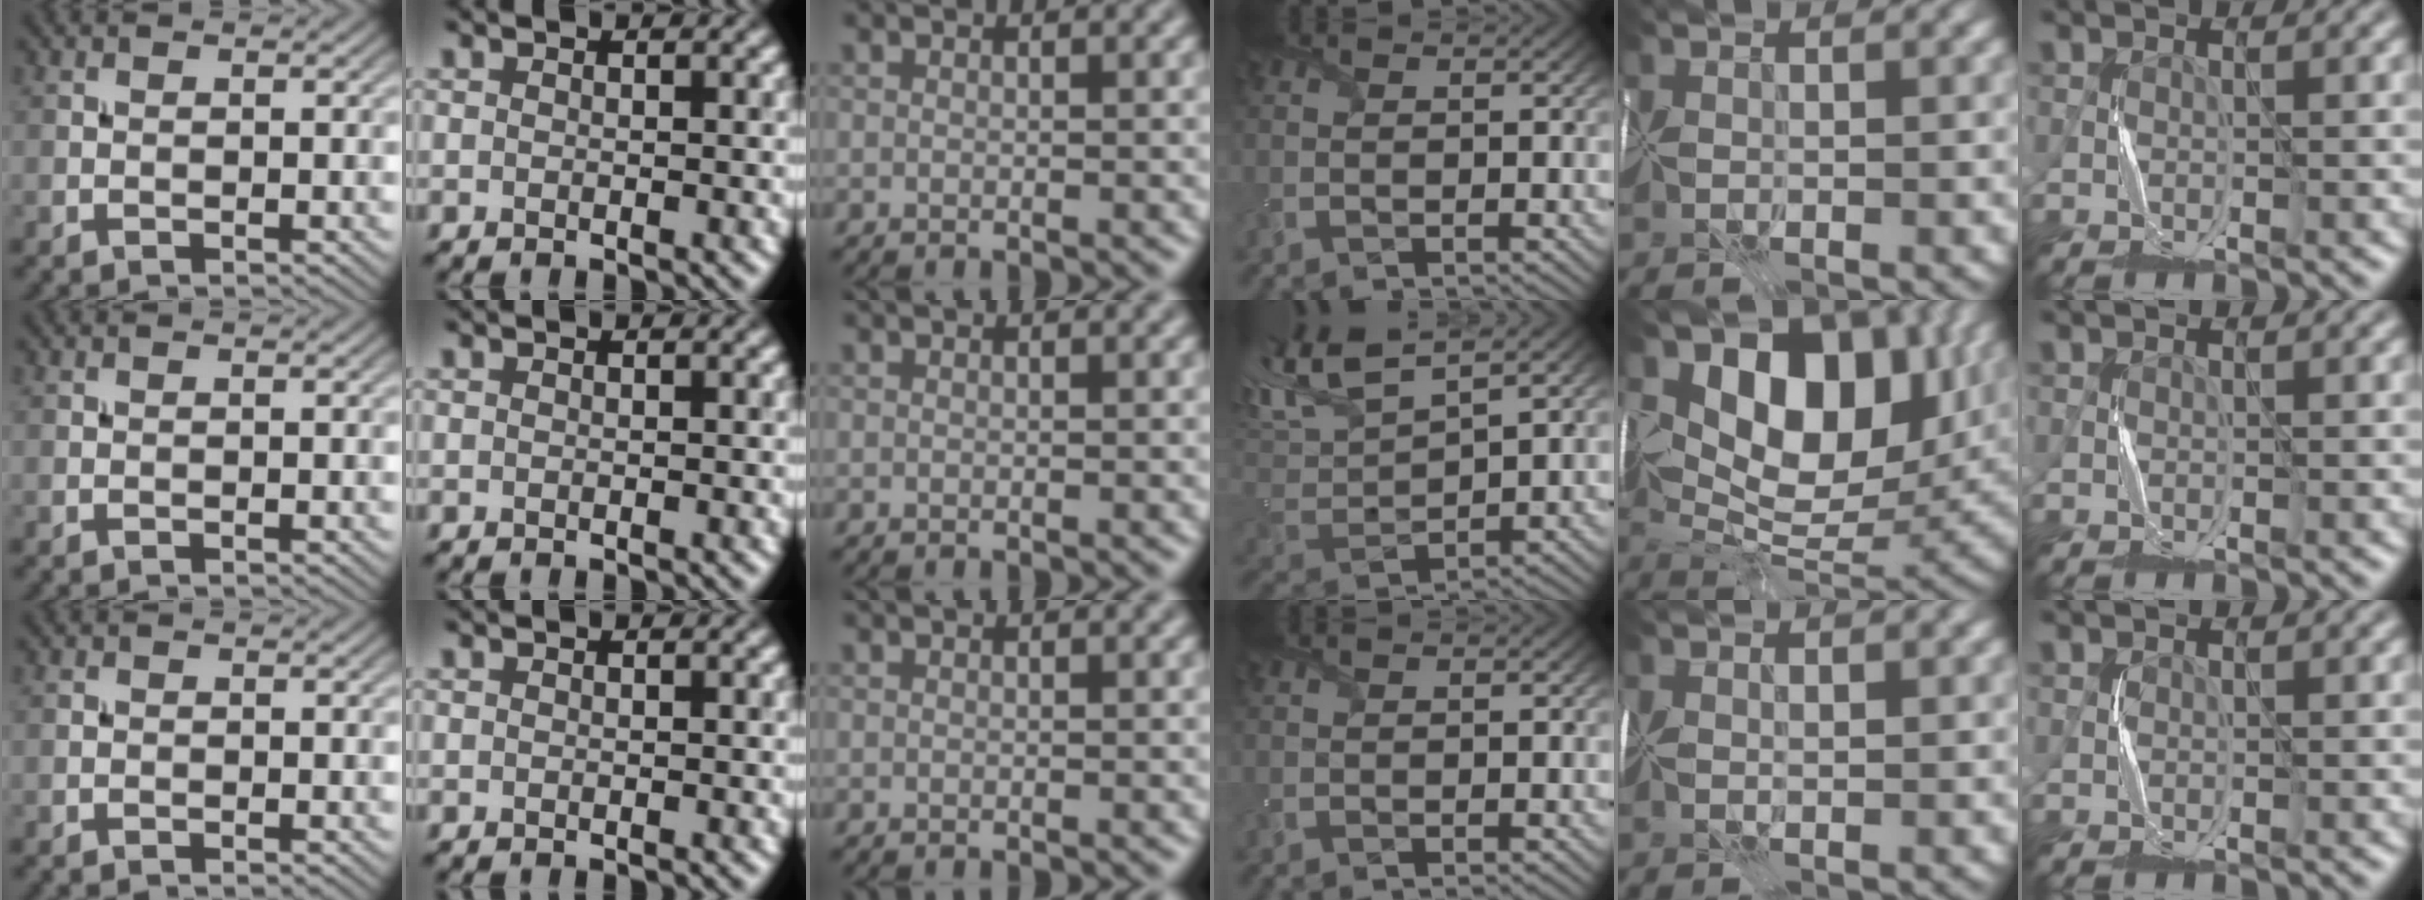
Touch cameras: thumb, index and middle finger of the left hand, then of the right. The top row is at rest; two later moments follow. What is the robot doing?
{"motion": "fold", "object": "handkerchief"}